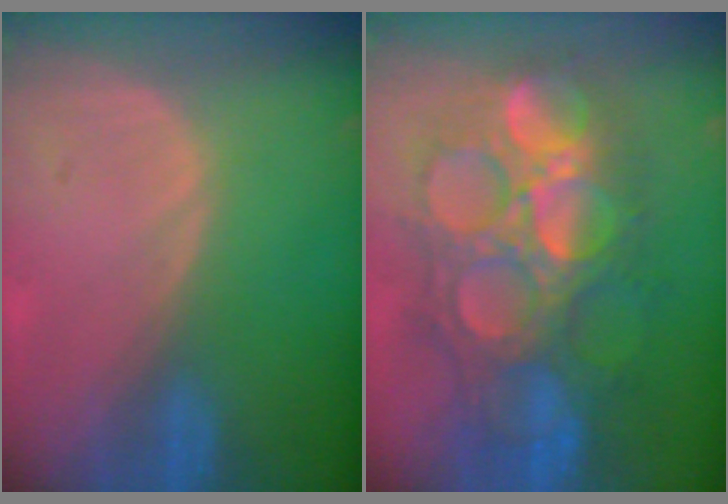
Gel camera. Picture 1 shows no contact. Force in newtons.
{"total": 13.5, "press": 13.4, "slide": 1.5}